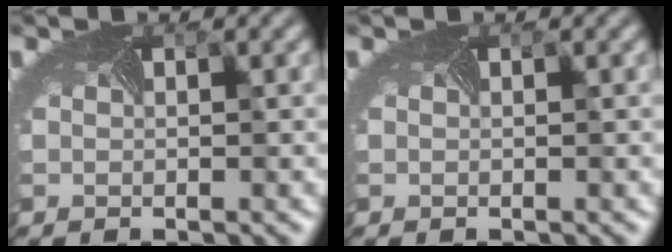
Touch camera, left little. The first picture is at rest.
{"total": 0.0}